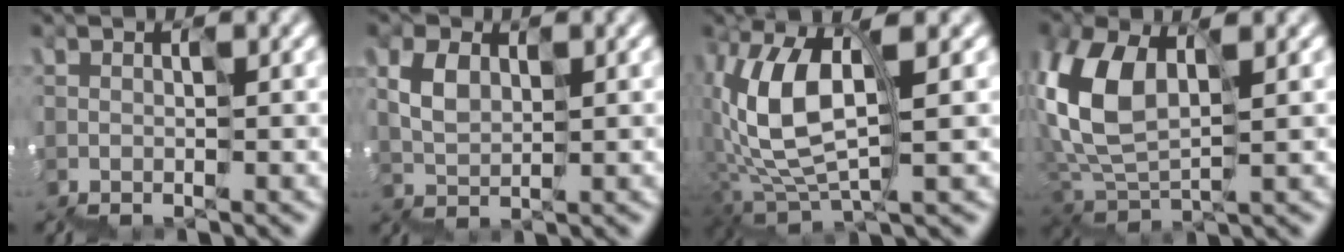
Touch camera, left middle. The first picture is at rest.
{"total": 1.4, "force": [1.3, 0.3, -0.5], "torque": [-0.018, 0.019, 0.026]}
{"total": 6.1, "force": [1.4, 2.6, 5.4], "torque": [-0.143, 0.015, 0.023]}
{"total": 6.0, "force": [2.1, 3.6, 4.3], "torque": [-0.140, 0.021, 0.037]}